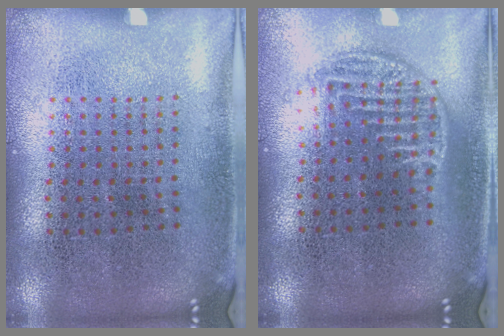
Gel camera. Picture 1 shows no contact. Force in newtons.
{"total": 1.1, "press": 1.0, "slide": 0.5}